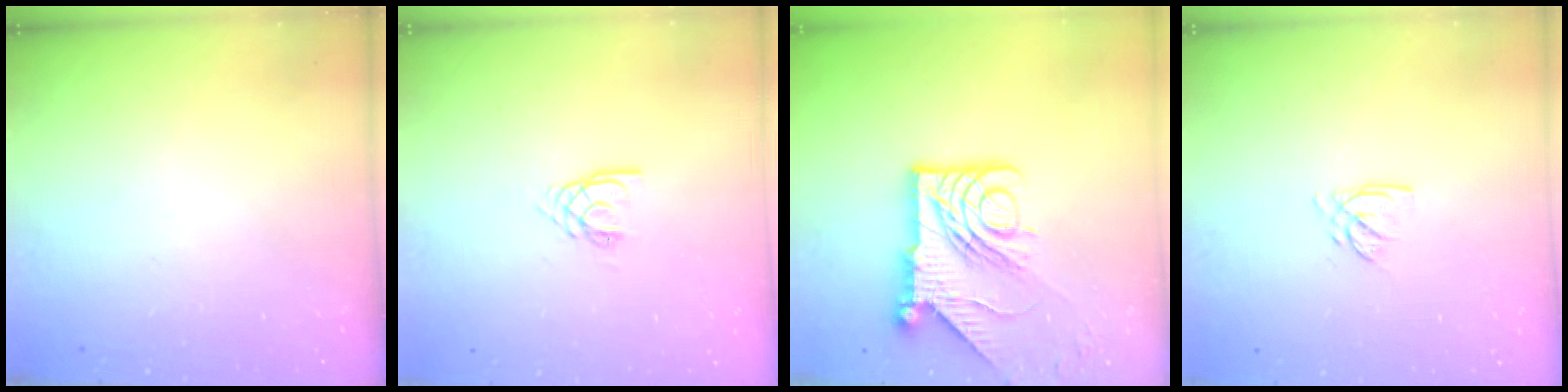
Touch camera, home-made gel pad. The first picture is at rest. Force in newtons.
{"total": 2.6, "press": 2.6, "slide": 0.3}
{"total": 14.5, "press": 14.4, "slide": 1.7}
{"total": 2.5, "press": 2.5, "slide": 0.3}